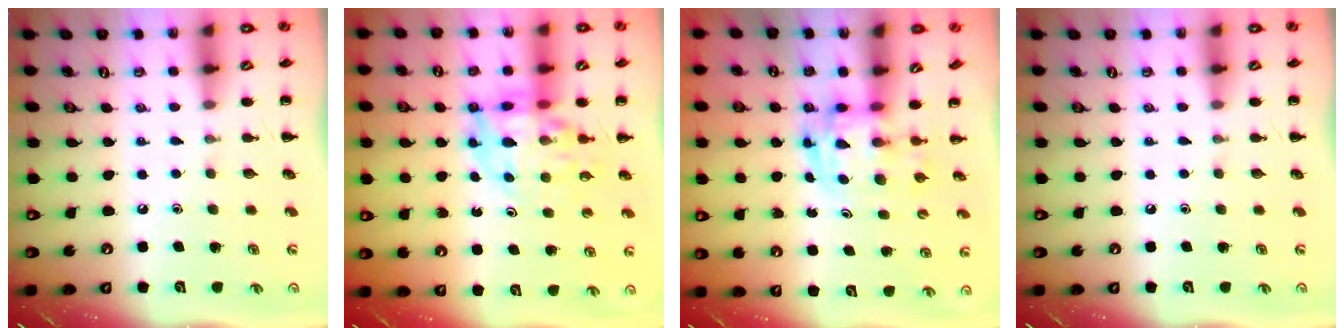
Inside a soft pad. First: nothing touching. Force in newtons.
{"total": 11.7, "press": 11.2, "slide": 3.3}
{"total": 3.0, "press": 3.0, "slide": 0.5}
{"total": 0.0}